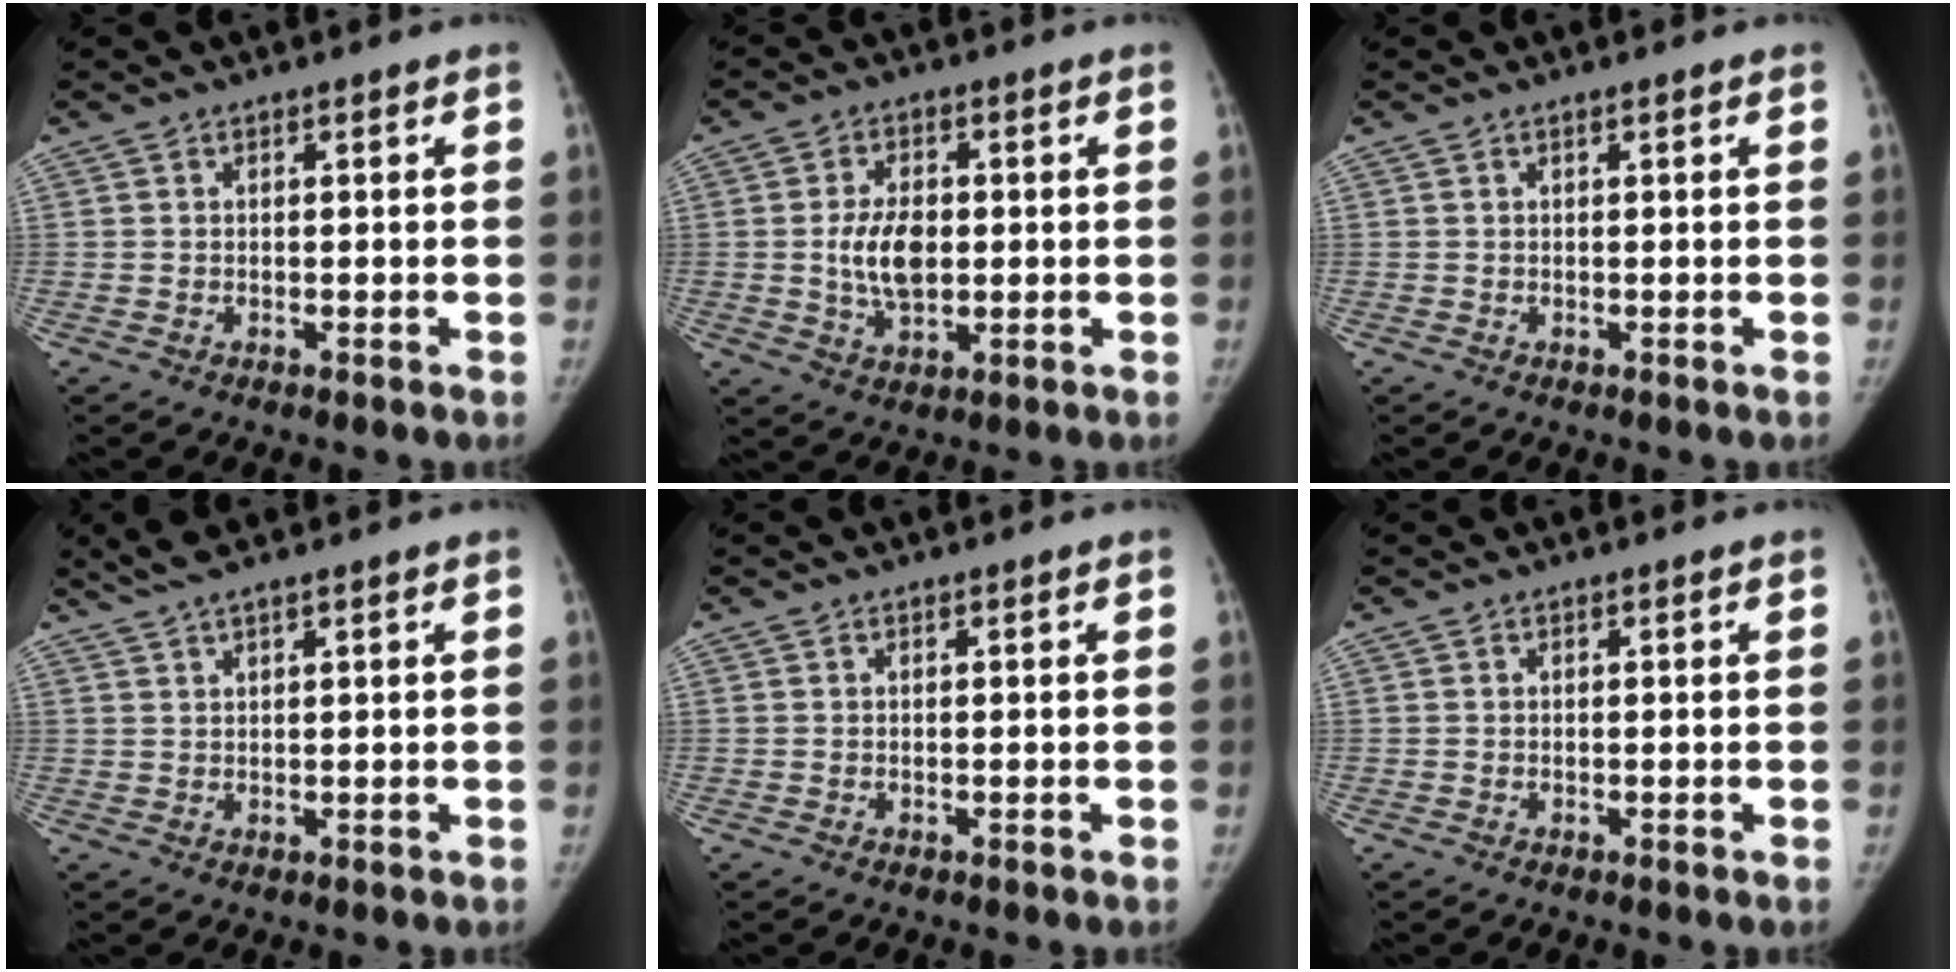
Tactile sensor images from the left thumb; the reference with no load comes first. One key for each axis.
{"total": 8.1, "fx": 0.0, "fy": 5.0, "fz": 6.3, "tx": -0.099, "ty": 0.000, "tz": 0.001}
{"total": 0.0}
{"total": 4.0, "fx": 3.1, "fy": 0.3, "fz": 2.4, "tx": -0.052, "ty": 0.010, "tz": 0.065}
{"total": 0.0}
{"total": 0.0}